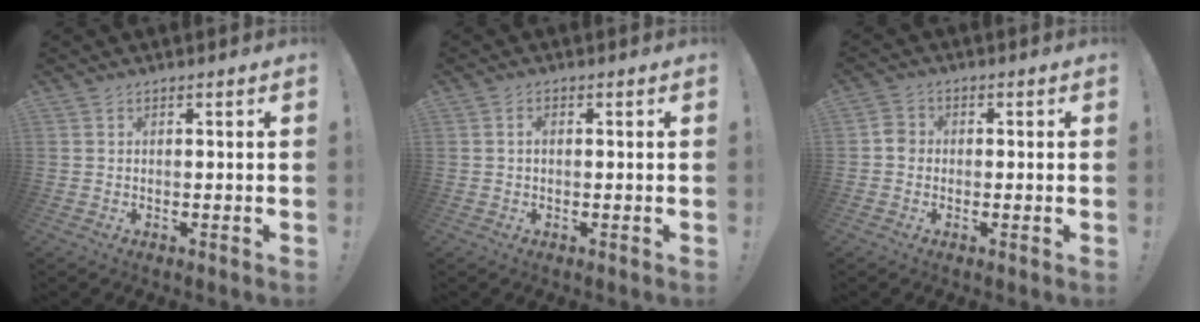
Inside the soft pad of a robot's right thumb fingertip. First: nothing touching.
{"total": 1.4, "force": [0.1, 0.9, 1.0], "torque": [-0.028, 0.007, 0.002]}
{"total": 3.4, "force": [-0.9, 2.7, 1.8], "torque": [-0.027, 0.014, -0.015]}